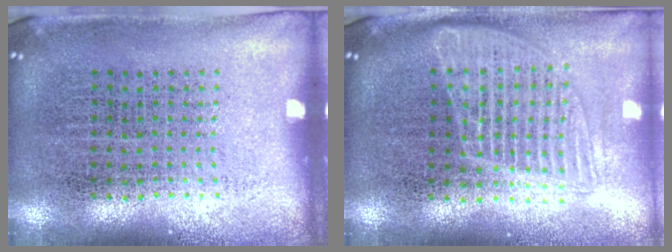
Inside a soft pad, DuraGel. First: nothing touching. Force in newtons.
{"total": 1.7, "press": 1.5, "slide": 0.8}